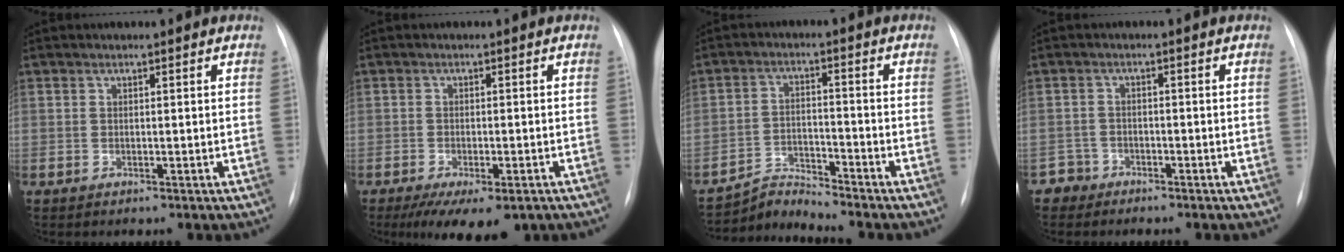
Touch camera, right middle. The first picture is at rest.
{"total": 8.8, "force": [-5.8, 3.2, 5.8], "torque": [-0.084, -0.014, -0.084]}
{"total": 4.9, "force": [-4.4, -1.4, -1.6], "torque": [0.022, -0.009, -0.078]}
{"total": 2.3, "force": [-1.7, 1.2, -0.9], "torque": [0.017, 0.005, -0.034]}